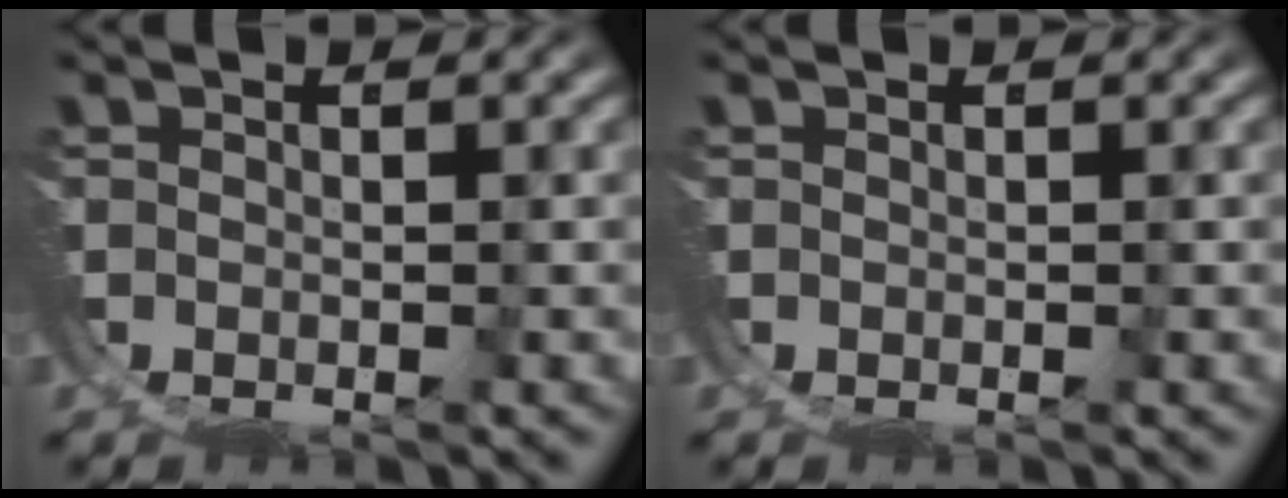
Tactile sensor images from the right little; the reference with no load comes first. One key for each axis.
{"total": 0.0}